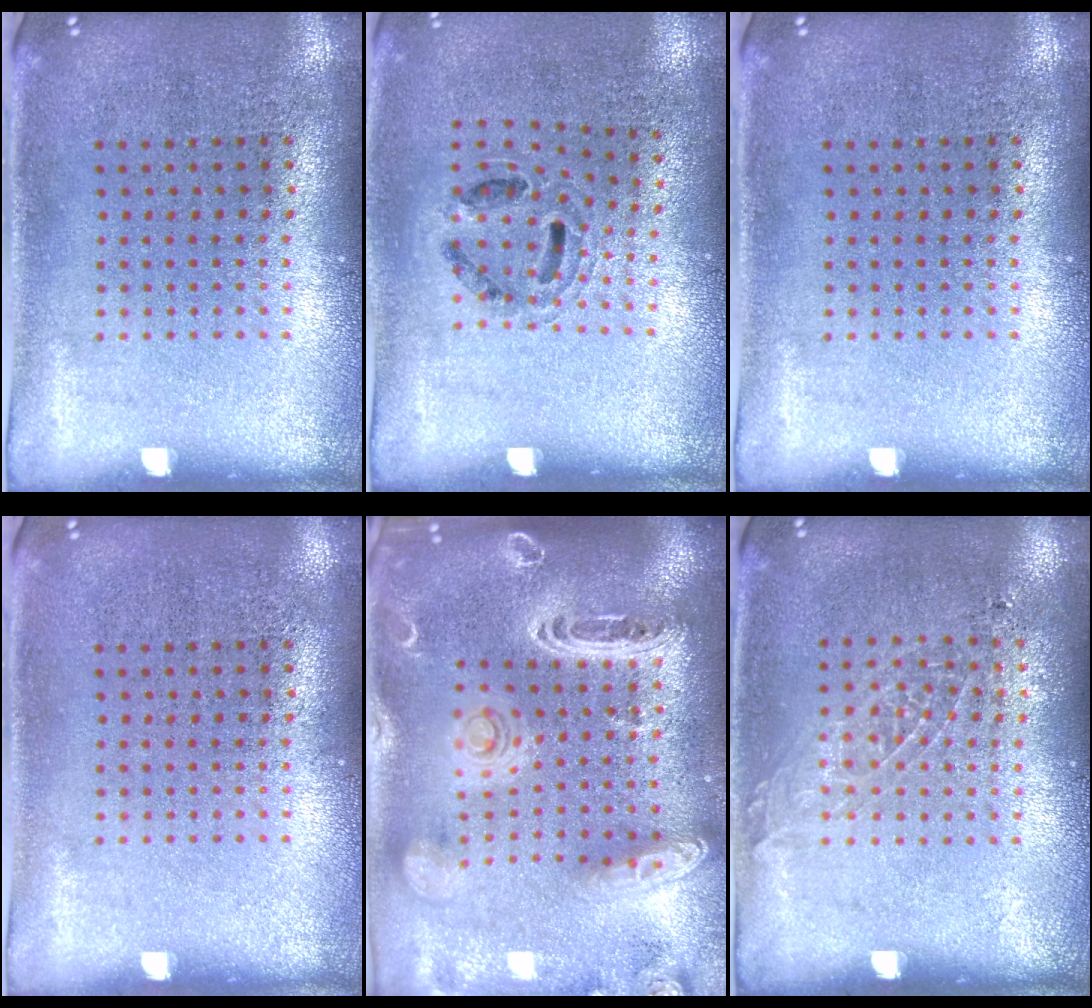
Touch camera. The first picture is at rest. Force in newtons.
{"total": 0.9, "press": 0.8, "slide": 0.4}
{"total": 0.0}
{"total": 0.0}
{"total": 3.4, "press": 2.8, "slide": 2.0}
{"total": 0.9, "press": 0.9, "slide": 0.2}